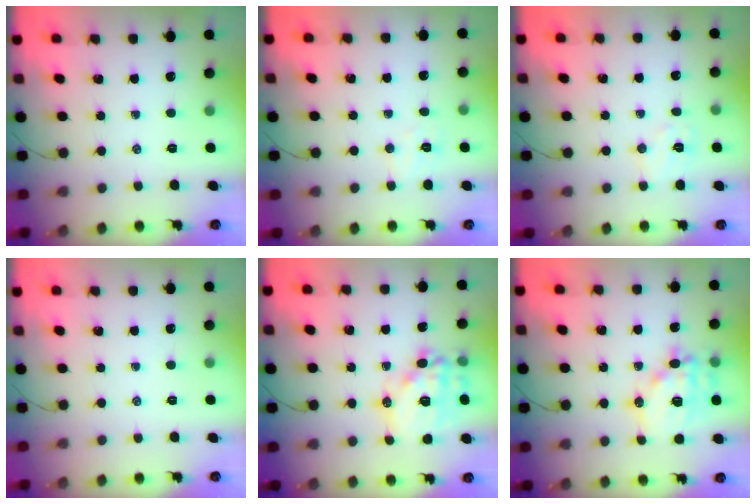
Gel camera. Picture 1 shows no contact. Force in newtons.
{"total": 4.1, "press": 4.0, "slide": 1.0}
{"total": 6.0, "press": 5.9, "slide": 1.0}
{"total": 0.0}
{"total": 15.9, "press": 15.7, "slide": 2.6}
{"total": 15.5, "press": 15.2, "slide": 3.1}